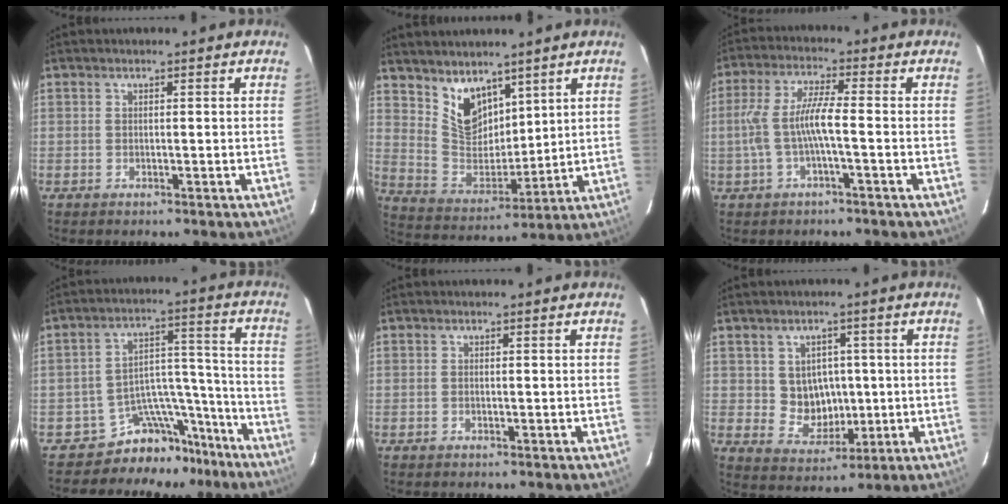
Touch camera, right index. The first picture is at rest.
{"total": 10.0, "force": [7.0, 5.7, 4.4], "torque": [-0.078, -0.001, 0.150]}
{"total": 7.6, "force": [-1.6, 0.8, 7.3], "torque": [-0.158, 0.005, -0.024]}
{"total": 10.9, "force": [-9.4, 5.4, 0.3], "torque": [-0.002, 0.070, -0.146]}
{"total": 0.0}
{"total": 7.0, "force": [0.5, 6.5, 2.5], "torque": [-0.049, 0.006, 0.025]}